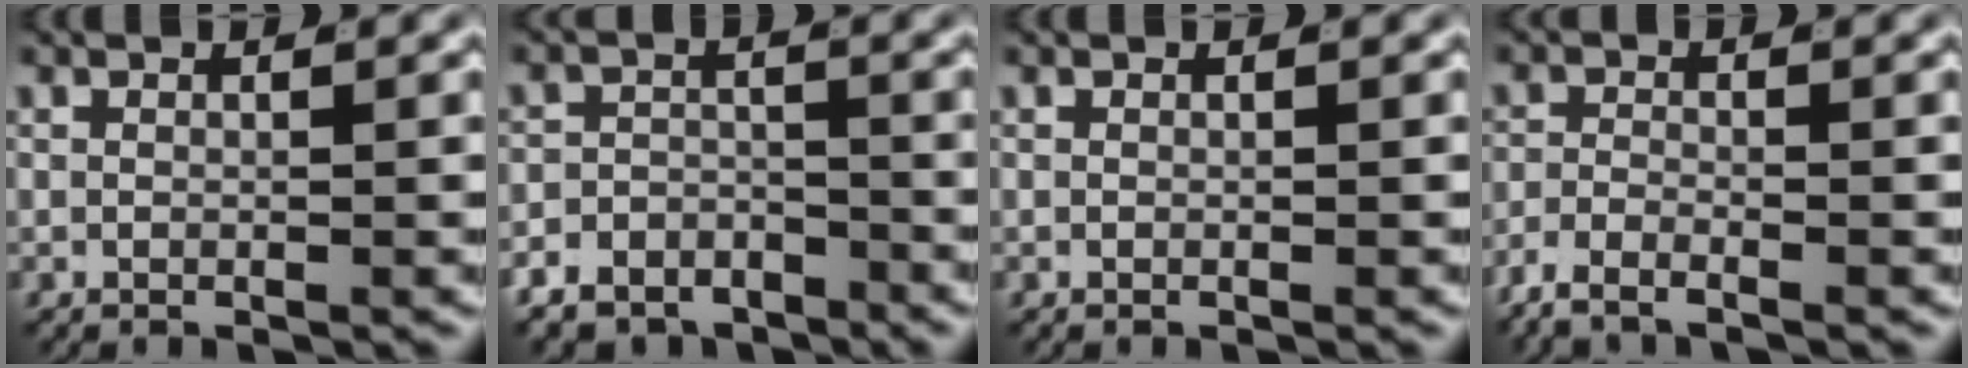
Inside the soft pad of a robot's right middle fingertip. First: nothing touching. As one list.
[{"total": 6.4, "force": [-5.1, 3.6, 1.2], "torque": [-0.002, -0.009, -0.094]}, {"total": 0.0}, {"total": 3.0, "force": [-2.5, 0.8, 1.5], "torque": [-0.030, 0.000, -0.049]}]